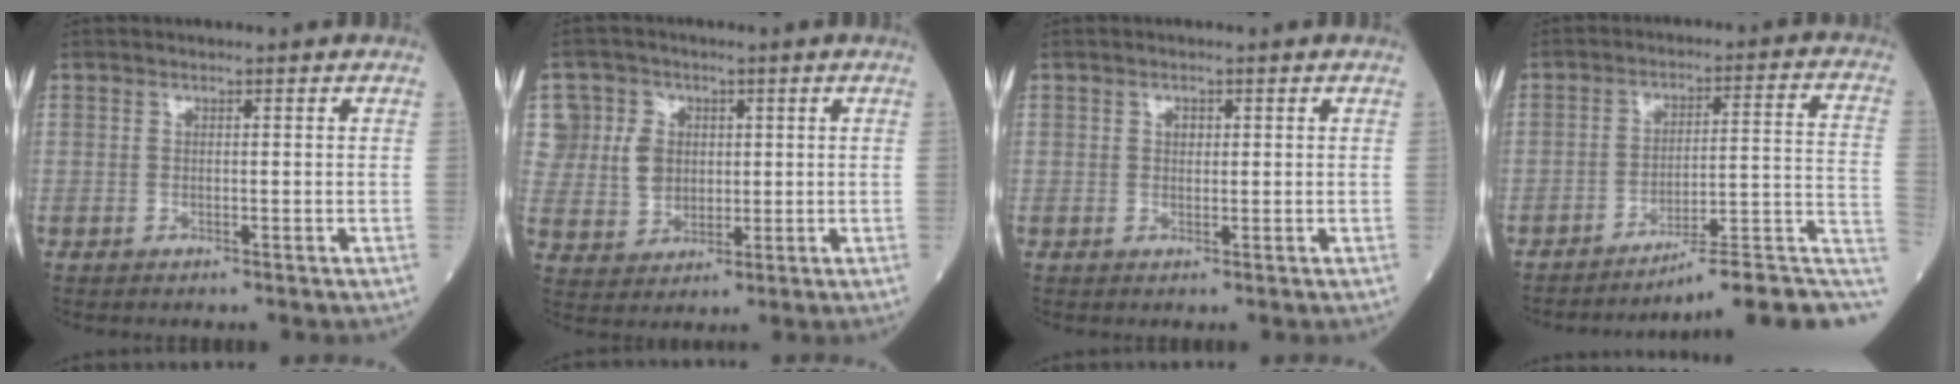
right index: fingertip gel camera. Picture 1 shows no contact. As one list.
[{"total": 10.1, "force": [2.7, 9.3, 2.9], "torque": [-0.067, 0.032, 0.063]}, {"total": 1.1, "force": [0.3, 0.8, 0.7], "torque": [-0.010, 0.000, 0.005]}, {"total": 13.6, "force": [-11.8, -1.0, 6.8], "torque": [-0.048, 0.038, -0.165]}]